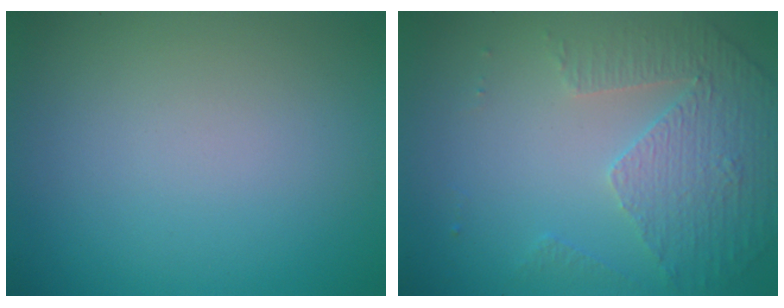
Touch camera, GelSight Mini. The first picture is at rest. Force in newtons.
{"total": 4.9, "press": 3.4, "slide": 3.4}